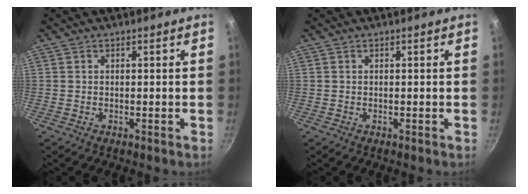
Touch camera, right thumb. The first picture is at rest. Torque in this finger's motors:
{"motor_torque": [0.00, 0.00, 0.00, 0.00, 0.01]}